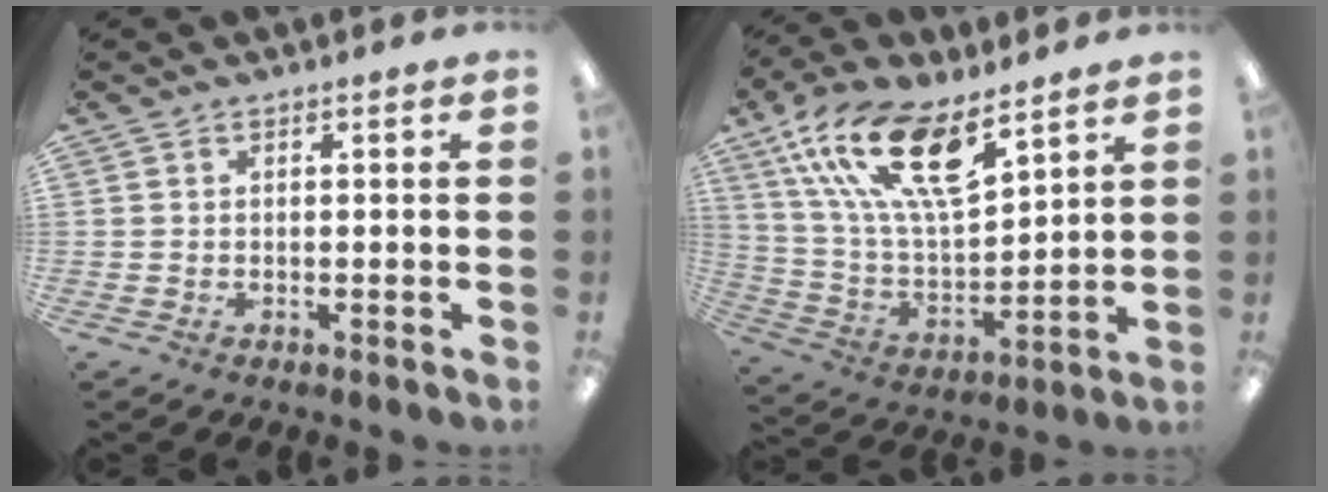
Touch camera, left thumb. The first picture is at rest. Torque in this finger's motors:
{"motor_torque": [0.57, 0.60, 1.62, -1.15, 0.58]}